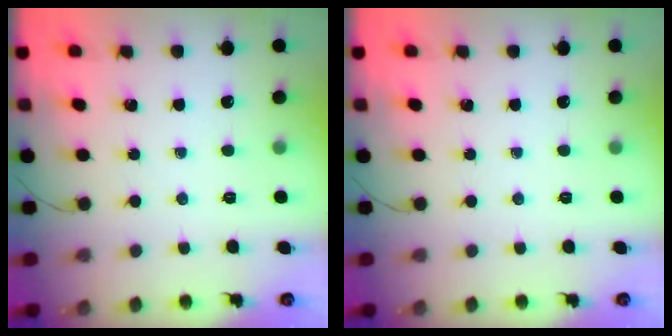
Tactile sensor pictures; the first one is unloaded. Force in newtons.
{"total": 0.0}